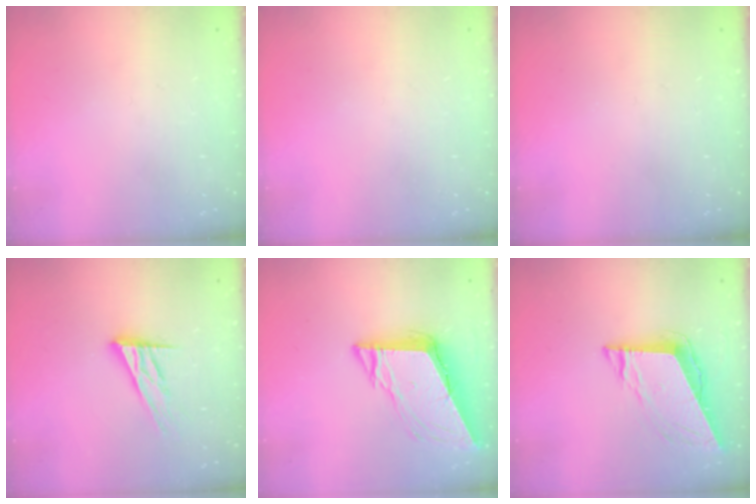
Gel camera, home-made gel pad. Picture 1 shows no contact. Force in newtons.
{"total": 0.0}
{"total": 0.0}
{"total": 15.2, "press": 15.0, "slide": 2.7}
{"total": 10.3, "press": 9.9, "slide": 2.9}
{"total": 10.4, "press": 9.8, "slide": 3.5}